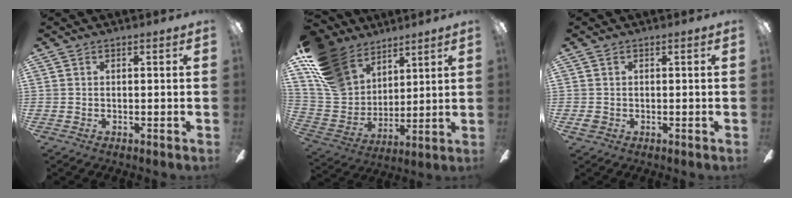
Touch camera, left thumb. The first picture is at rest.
{"total": 18.4, "force": [11.2, 12.2, 8.1], "torque": [-0.190, -0.050, 0.219]}
{"total": 1.6, "force": [-0.1, 1.5, 0.7], "torque": [-0.013, 0.005, -0.002]}